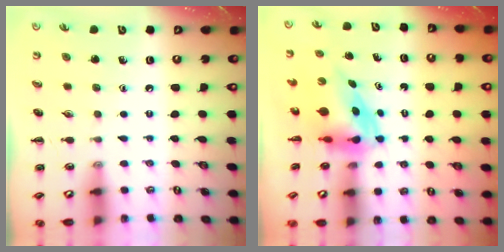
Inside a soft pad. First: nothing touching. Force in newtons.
{"total": 3.9, "press": 3.7, "slide": 1.1}